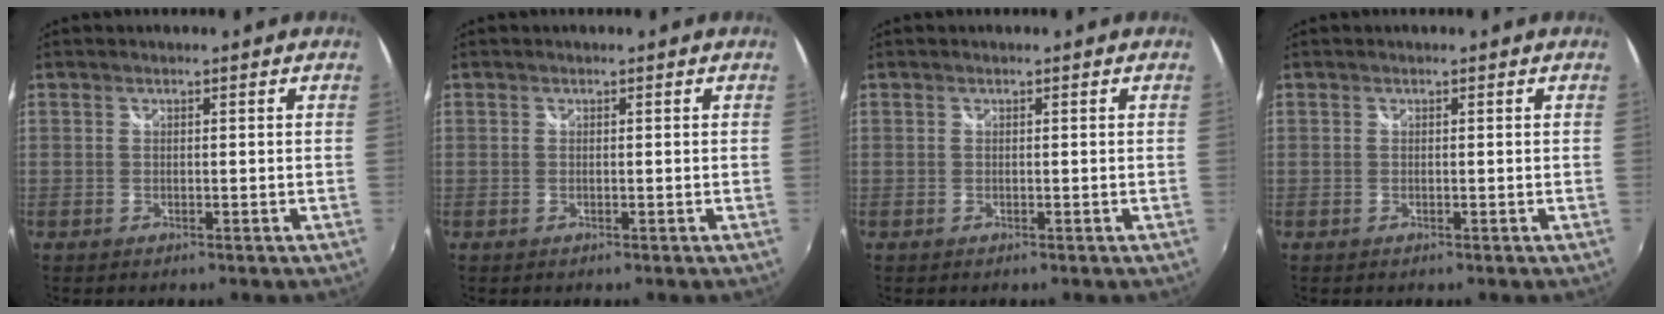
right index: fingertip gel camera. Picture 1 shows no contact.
{"total": 0.0}
{"total": 0.0}
{"total": 0.0}